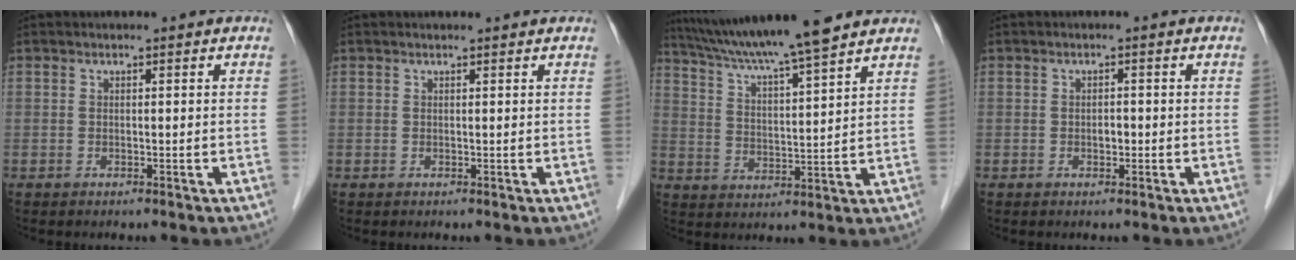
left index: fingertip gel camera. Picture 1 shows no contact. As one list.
[{"total": 1.6, "force": [1.4, 0.0, 0.7], "torque": [-0.010, 0.012, 0.019]}, {"total": 15.3, "force": [12.9, -0.4, 8.1], "torque": [-0.145, 0.016, 0.209]}, {"total": 1.1, "force": [-0.4, 0.6, 0.8], "torque": [-0.016, 0.001, -0.006]}]